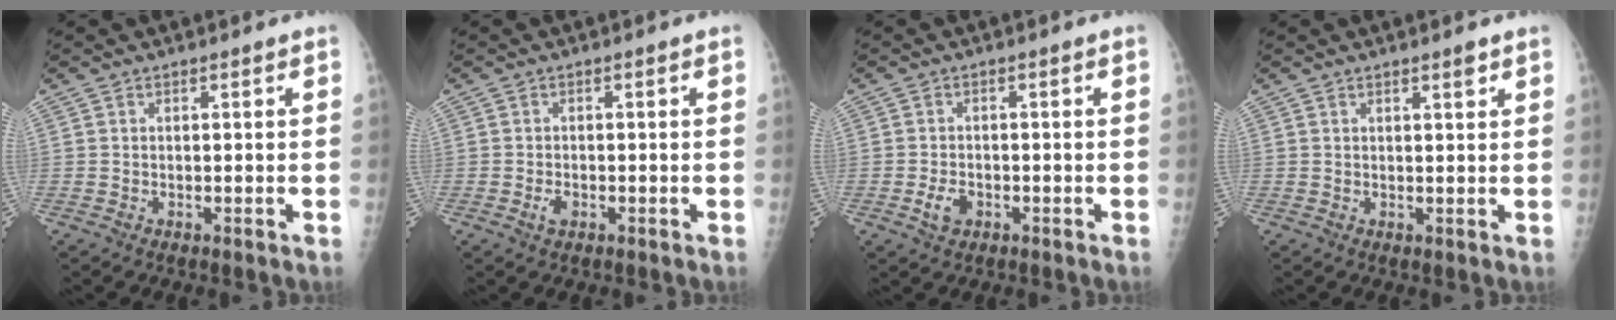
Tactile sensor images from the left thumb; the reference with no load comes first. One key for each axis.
{"total": 1.6, "fx": -0.7, "fy": 1.0, "fz": 1.1, "tx": -0.022, "ty": 0.001, "tz": -0.012}
{"total": 3.0, "fx": -1.2, "fy": 2.1, "fz": 1.9, "tx": -0.033, "ty": 0.004, "tz": -0.019}
{"total": 1.8, "fx": 1.2, "fy": 0.3, "fz": 1.3, "tx": -0.017, "ty": -0.007, "tz": 0.019}